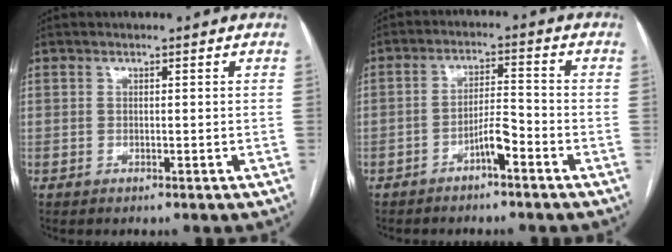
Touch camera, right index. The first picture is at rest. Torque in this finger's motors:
{"motor_torque": [0.83, -0.23, 0.32, 0.08]}